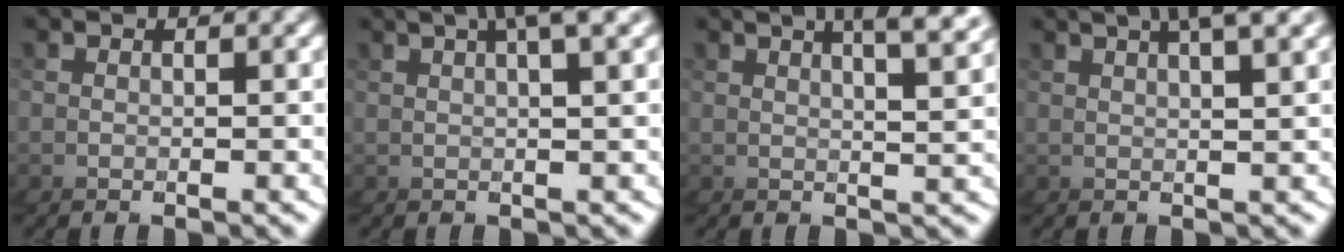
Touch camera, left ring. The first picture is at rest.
{"total": 2.6, "force": [1.2, -2.1, 0.9], "torque": [-0.028, 0.021, 0.015]}
{"total": 4.3, "force": [3.1, -3.0, 0.1], "torque": [-0.006, 0.032, 0.037]}
{"total": 3.0, "force": [2.0, -2.1, 0.6], "torque": [-0.023, 0.019, 0.027]}